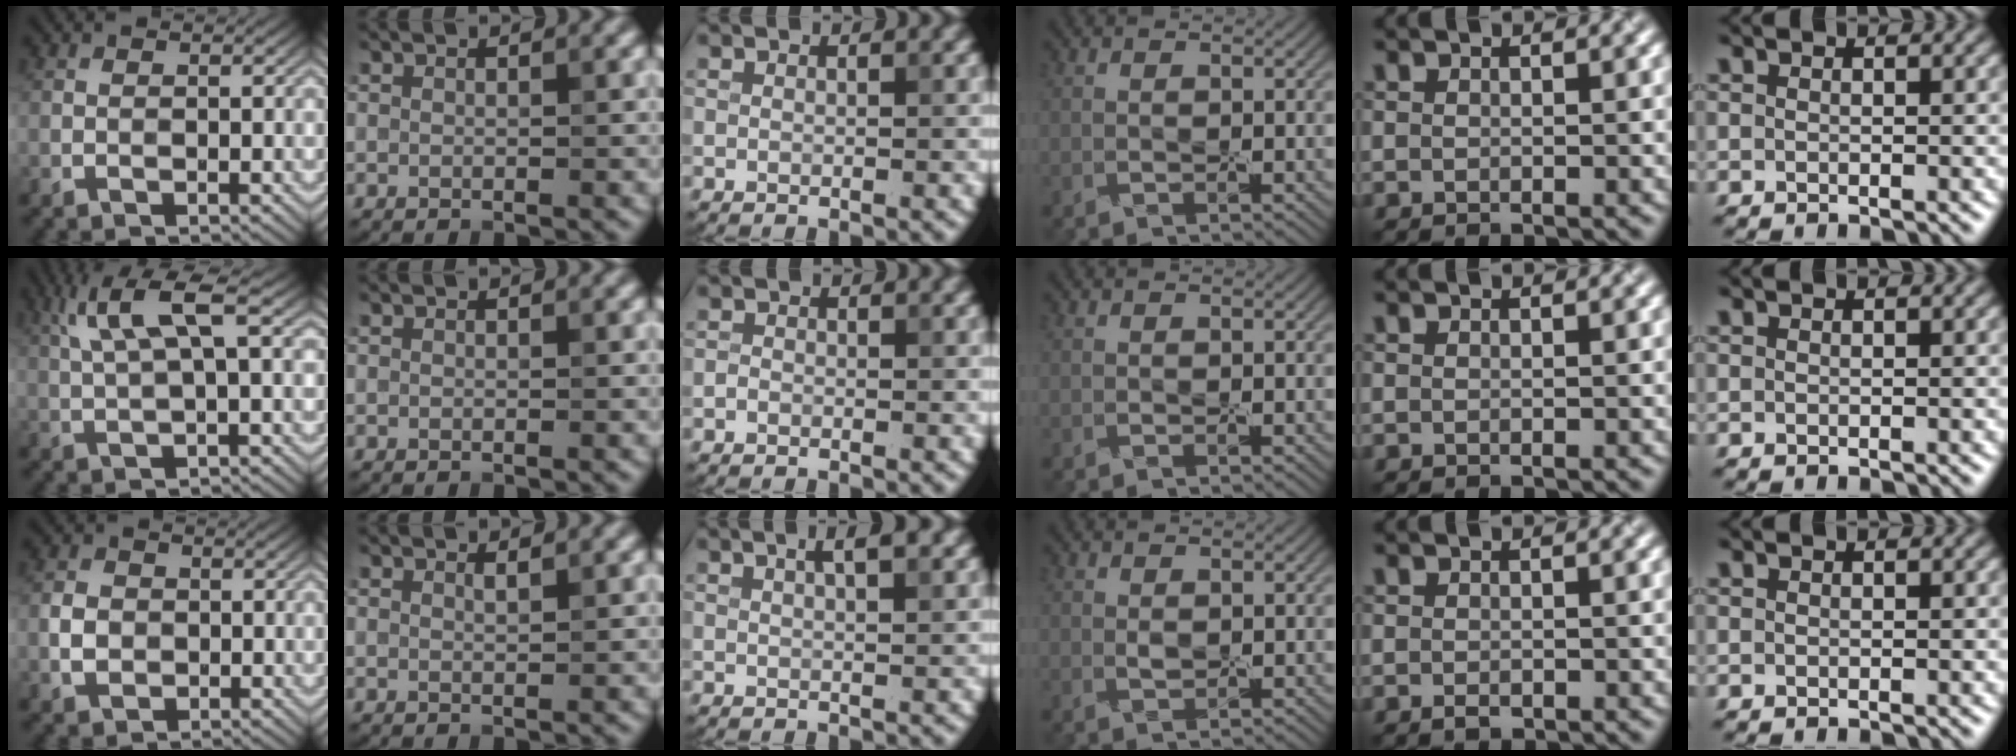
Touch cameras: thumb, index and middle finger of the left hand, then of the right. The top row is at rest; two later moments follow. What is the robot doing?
{"motion": "peel", "object": "small bumper sticker"}